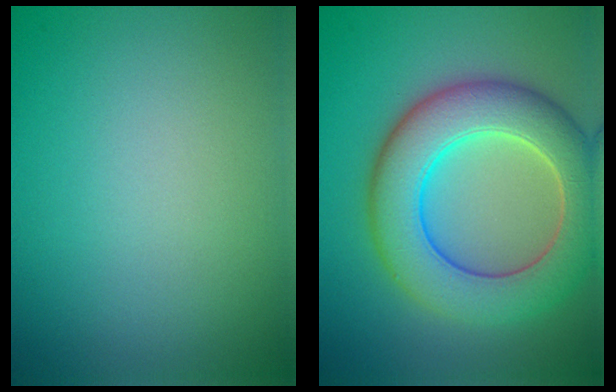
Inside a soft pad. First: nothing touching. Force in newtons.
{"total": 9.0, "press": 9.0, "slide": 0.5}